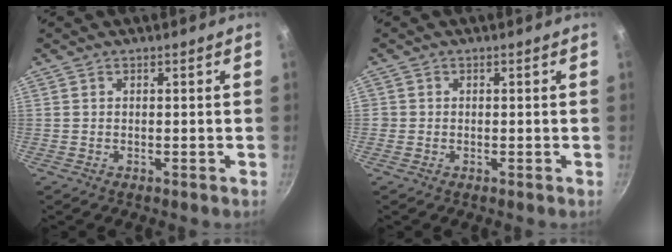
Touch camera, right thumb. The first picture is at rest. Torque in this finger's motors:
{"motor_torque": [-0.18, -0.01, 0.26, 0.14, 0.00]}